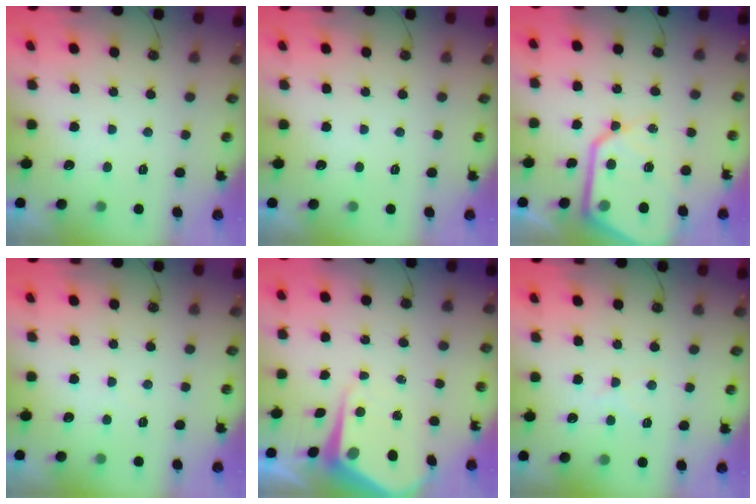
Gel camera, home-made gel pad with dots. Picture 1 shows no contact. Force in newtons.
{"total": 0.0}
{"total": 17.0, "press": 16.9, "slide": 1.5}
{"total": 2.9, "press": 2.9, "slide": 0.5}
{"total": 6.7, "press": 6.7, "slide": 0.6}
{"total": 5.1, "press": 5.1, "slide": 0.8}